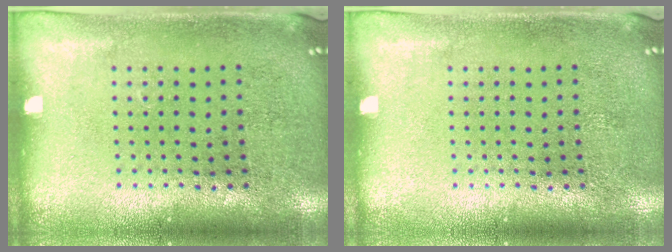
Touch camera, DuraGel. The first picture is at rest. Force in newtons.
{"total": 0.0}